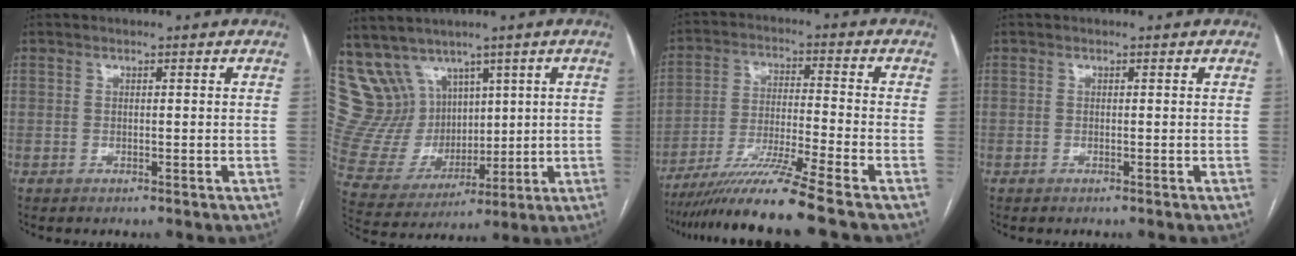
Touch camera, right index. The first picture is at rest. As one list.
[{"total": 13.9, "force": [8.5, 10.3, 3.7], "torque": [-0.103, 0.060, 0.203]}, {"total": 12.1, "force": [-9.7, -2.5, 6.8], "torque": [-0.117, -0.033, -0.174]}, {"total": 0.0}]